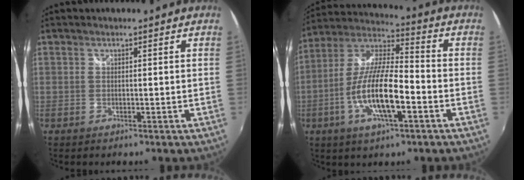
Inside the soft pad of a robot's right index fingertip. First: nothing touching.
{"total": 15.1, "force": [-5.0, 4.0, 13.7], "torque": [-0.275, -0.003, -0.097]}